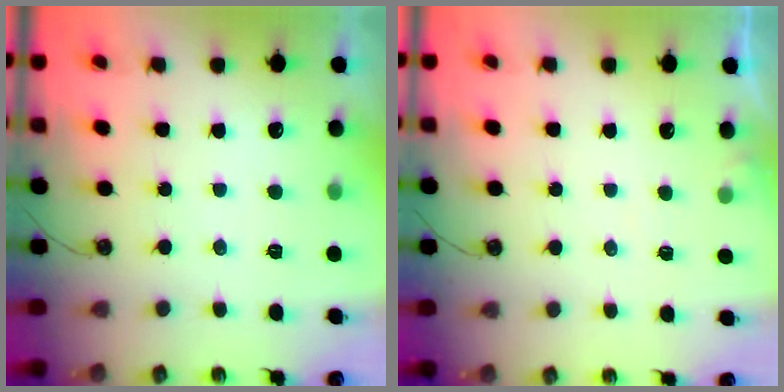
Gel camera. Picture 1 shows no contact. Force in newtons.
{"total": 4.7, "press": 4.6, "slide": 0.5}